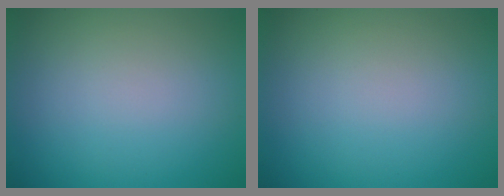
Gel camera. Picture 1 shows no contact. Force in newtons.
{"total": 0.0}